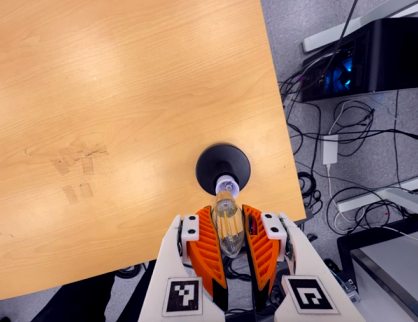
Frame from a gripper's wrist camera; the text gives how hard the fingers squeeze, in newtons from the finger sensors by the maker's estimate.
{"total": 19.4, "left": 24.0, "right": 14.8}